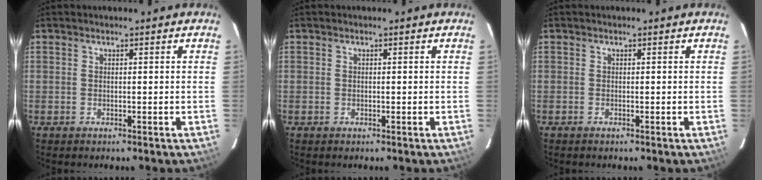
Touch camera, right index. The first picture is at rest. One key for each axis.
{"total": 0.0}
{"total": 0.0}